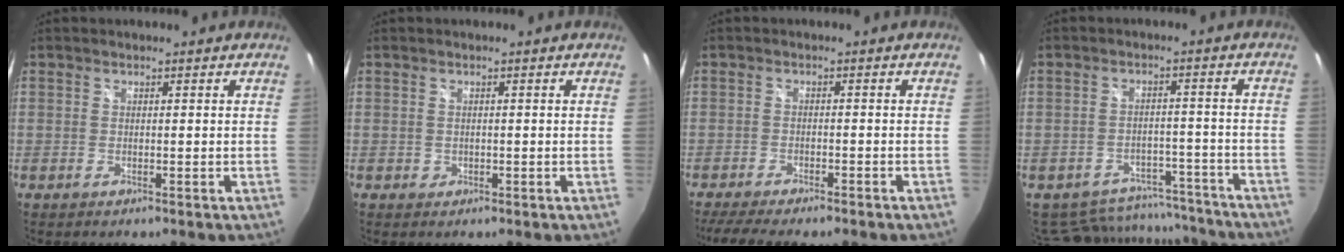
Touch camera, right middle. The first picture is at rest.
{"total": 1.0, "force": [-0.2, 0.9, 0.2], "torque": [-0.001, -0.002, -0.003]}
{"total": 8.6, "force": [-7.3, 1.0, 4.4], "torque": [-0.100, -0.023, -0.114]}
{"total": 13.6, "force": [-11.3, 6.7, 3.4], "torque": [-0.079, 0.024, -0.131]}